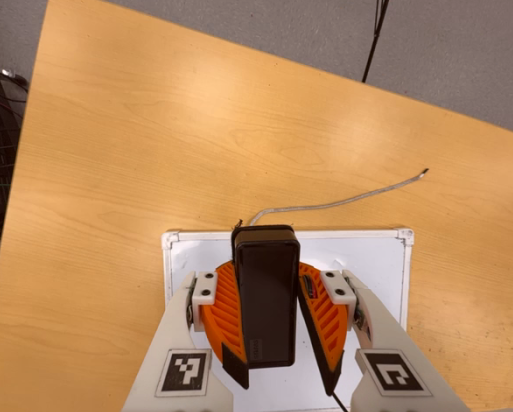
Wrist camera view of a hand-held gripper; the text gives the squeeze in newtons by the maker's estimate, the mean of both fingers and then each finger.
{"total": 8.6, "left": 9.1, "right": 8.0}